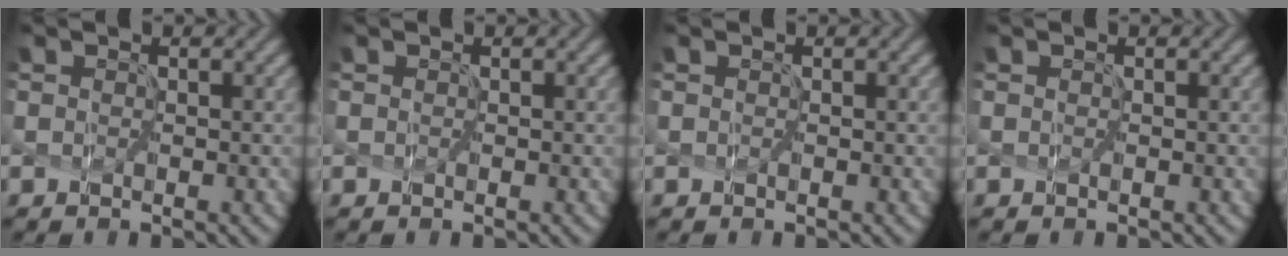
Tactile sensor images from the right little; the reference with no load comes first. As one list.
[{"total": 0.0}, {"total": 0.0}, {"total": 0.0}]